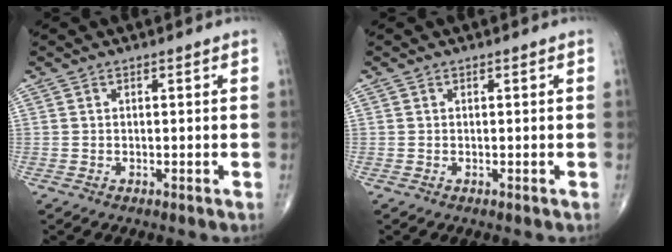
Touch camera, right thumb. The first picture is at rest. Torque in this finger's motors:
{"motor_torque": [0.33, 0.16, -0.26, 0.06, 0.04]}